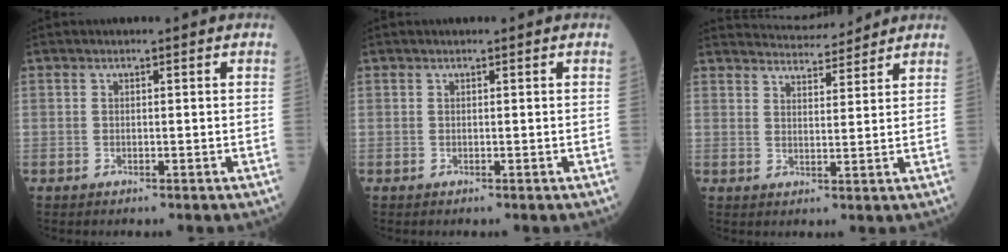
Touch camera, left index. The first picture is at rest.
{"total": 0.0}
{"total": 7.9, "force": [7.8, 0.7, 1.1], "torque": [-0.019, 0.016, 0.110]}